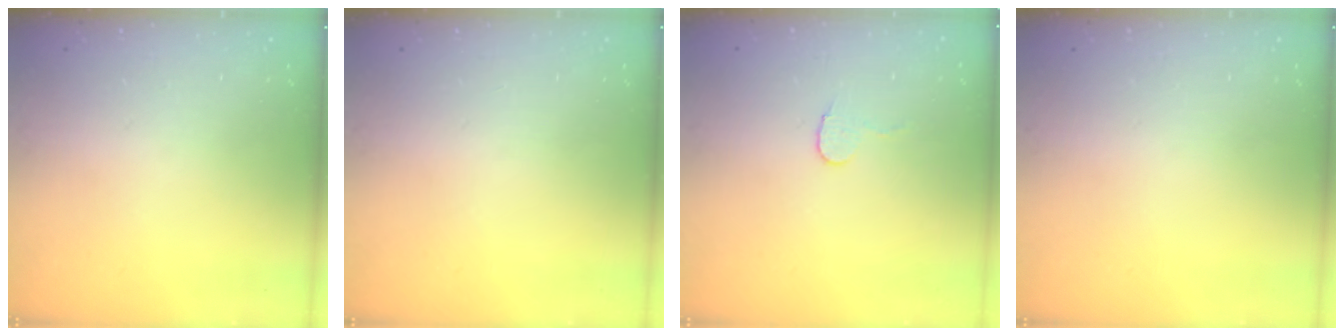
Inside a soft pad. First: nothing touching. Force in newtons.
{"total": 0.0}
{"total": 5.0, "press": 5.0, "slide": 0.4}
{"total": 0.0}